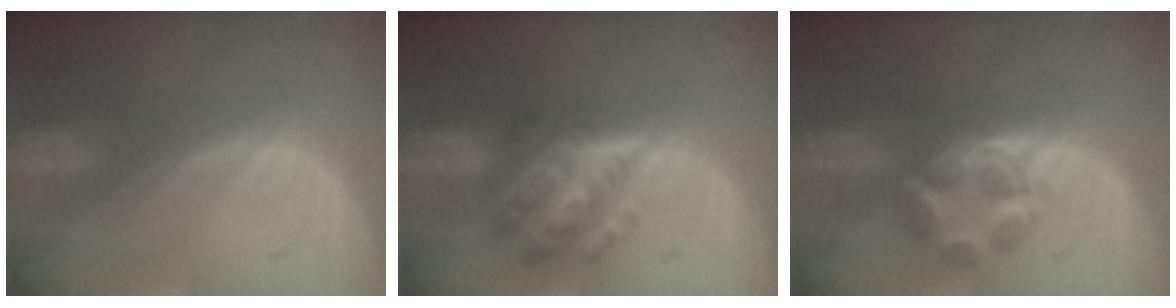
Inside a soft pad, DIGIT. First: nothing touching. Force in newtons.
{"total": 7.7, "press": 7.7, "slide": 0.5}
{"total": 5.9, "press": 5.5, "slide": 2.2}